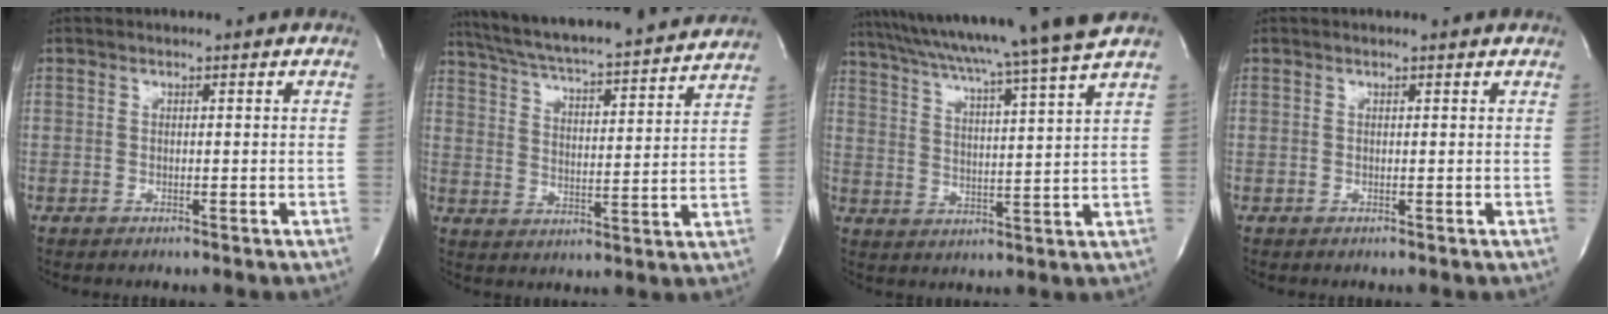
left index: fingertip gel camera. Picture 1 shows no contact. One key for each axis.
{"total": 22.7, "fx": 20.7, "fy": 1.5, "fz": 9.4, "tx": -0.163, "ty": -0.007, "tz": 0.290}
{"total": 18.7, "fx": 16.2, "fy": -2.6, "fz": 9.0, "tx": -0.159, "ty": -0.029, "tz": 0.231}
{"total": 0.7, "fx": 0.7, "fy": 0.0, "fz": 0.3, "tx": -0.012, "ty": 0.005, "tz": 0.007}